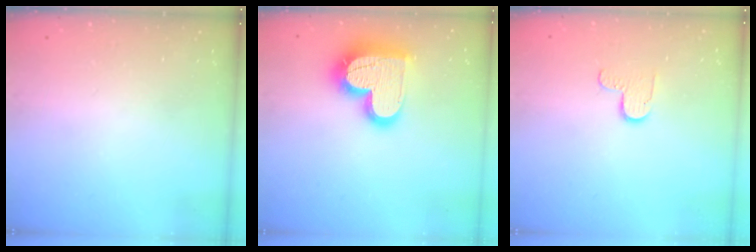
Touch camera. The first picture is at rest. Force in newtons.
{"total": 19.7, "press": 19.7, "slide": 1.7}
{"total": 5.5, "press": 5.5, "slide": 0.5}